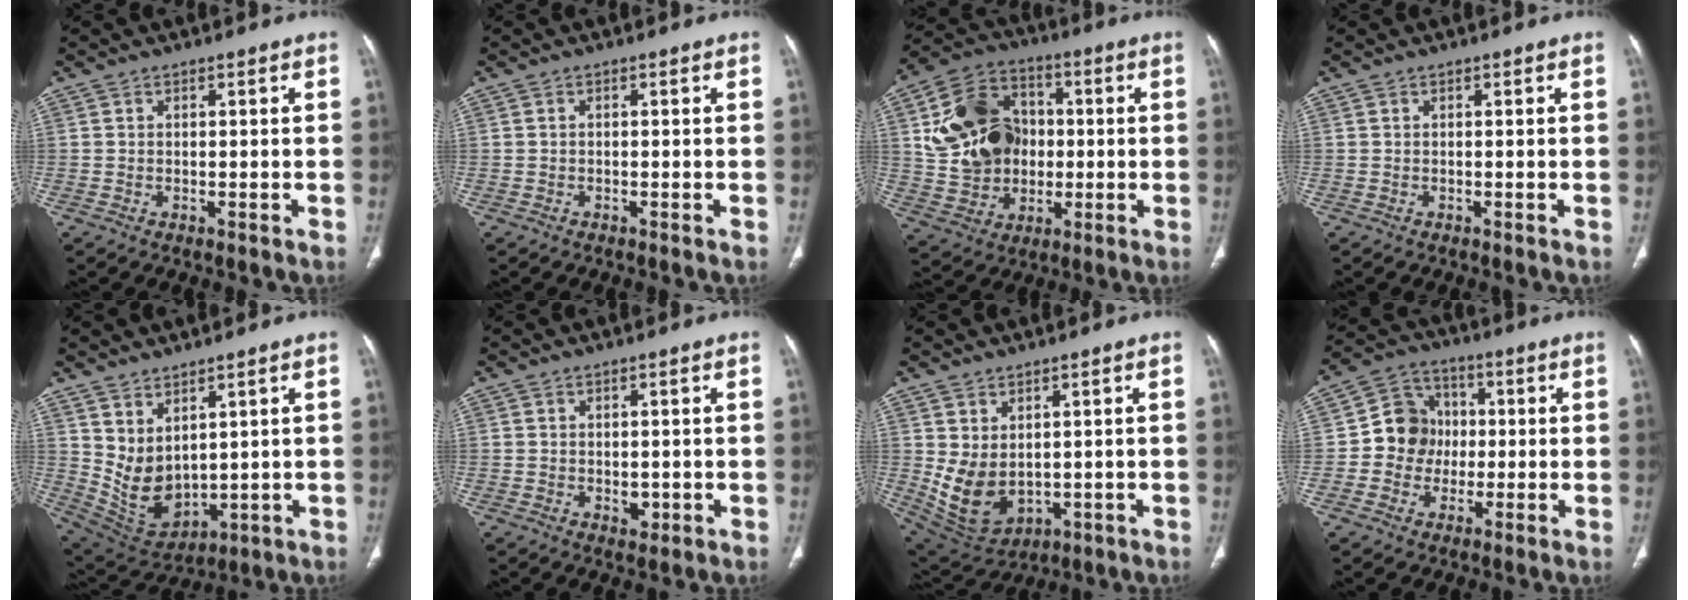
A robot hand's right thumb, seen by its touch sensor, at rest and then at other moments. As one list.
[{"total": 0.0}, {"total": 17.9, "force": [1.7, 14.3, 10.6], "torque": [-0.160, 0.014, 0.038]}, {"total": 0.0}, {"total": 9.4, "force": [3.3, 5.6, 6.8], "torque": [-0.104, -0.027, 0.097]}, {"total": 1.9, "force": [-0.2, 1.4, 1.3], "torque": [-0.011, -0.003, 0.003]}, {"total": 9.3, "force": [0.5, 6.4, 6.7], "torque": [-0.112, -0.012, 0.043]}, {"total": 9.6, "force": [-0.4, 8.9, 3.6], "torque": [-0.018, 0.022, -0.018]}]